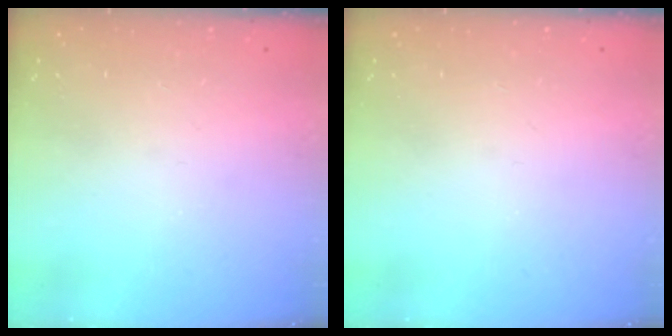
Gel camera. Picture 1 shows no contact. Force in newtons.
{"total": 0.0}